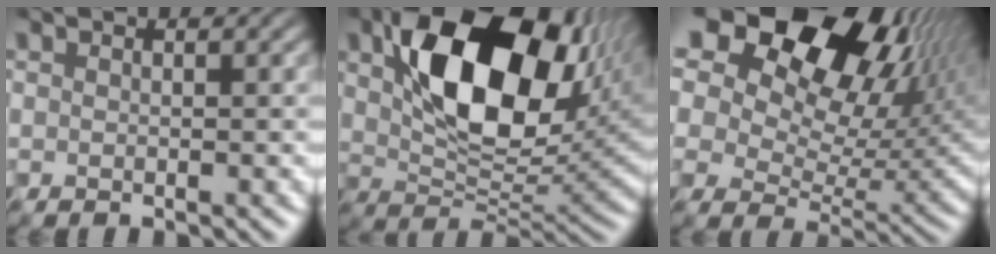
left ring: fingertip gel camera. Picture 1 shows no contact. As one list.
[{"total": 12.8, "force": [4.9, 7.3, 9.3], "torque": [-0.153, 0.006, 0.093]}, {"total": 23.0, "force": [13.3, 12.2, 14.2], "torque": [-0.269, 0.098, 0.217]}]